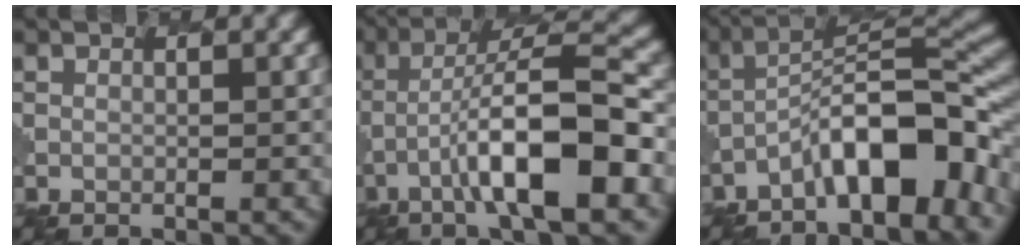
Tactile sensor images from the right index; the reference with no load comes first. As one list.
[{"total": 9.5, "force": [-3.3, 2.0, 8.7], "torque": [-0.138, 0.019, -0.059]}, {"total": 8.9, "force": [-4.8, 2.6, 7.1], "torque": [-0.102, 0.023, -0.089]}]